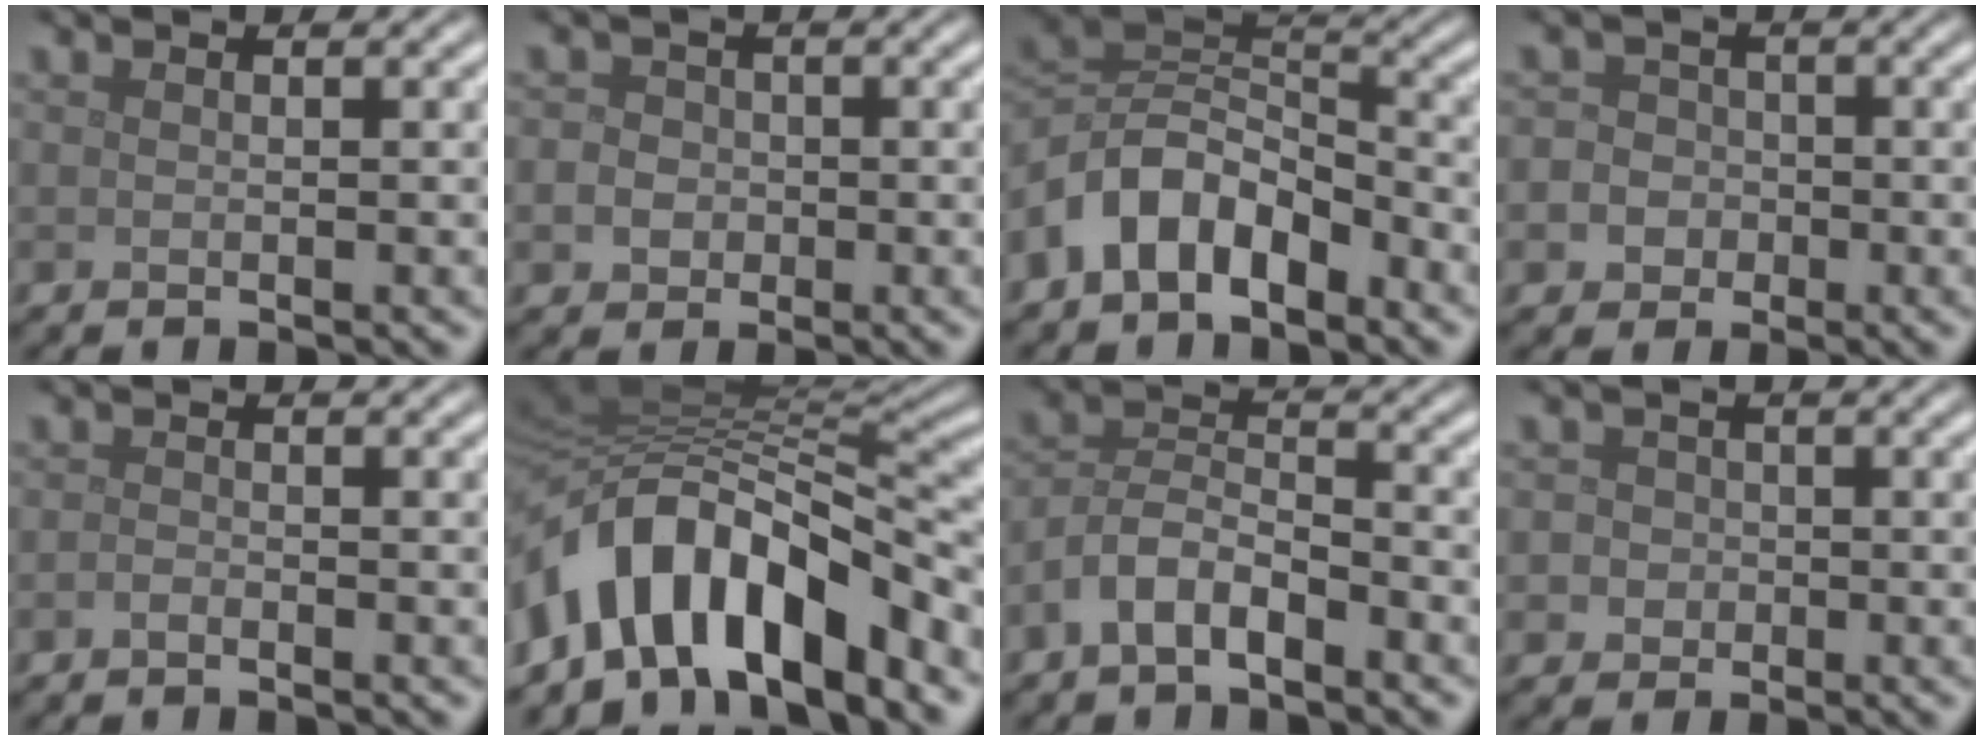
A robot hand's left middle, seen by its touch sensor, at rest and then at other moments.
{"total": 3.9, "force": [-0.8, 3.5, 1.4], "torque": [-0.008, 0.008, -0.035]}
{"total": 7.6, "force": [-3.9, 4.6, 4.7], "torque": [-0.080, 0.011, -0.087]}
{"total": 5.1, "force": [-1.7, 4.6, 1.2], "torque": [-0.004, 0.003, -0.055]}
{"total": 0.7, "force": [-0.5, 0.3, 0.4], "torque": [-0.009, 0.001, -0.012]}
{"total": 11.2, "force": [-4.9, 5.5, 8.4], "torque": [-0.129, 0.013, -0.090]}
{"total": 4.4, "force": [-2.6, 2.2, 2.8], "torque": [-0.052, 0.011, -0.057]}
{"total": 3.3, "force": [-0.6, 3.1, 0.9], "torque": [0.008, 0.012, -0.032]}